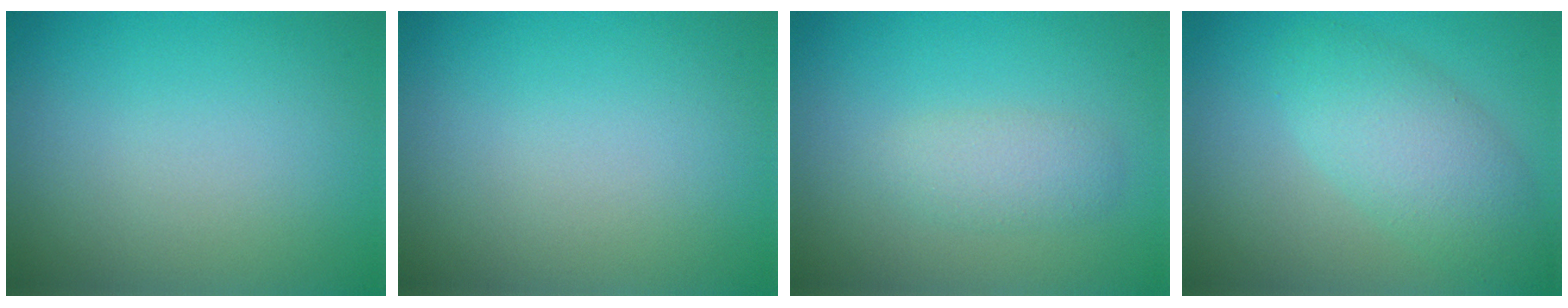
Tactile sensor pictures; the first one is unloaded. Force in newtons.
{"total": 0.0}
{"total": 2.1, "press": 2.1, "slide": 0.0}
{"total": 4.6, "press": 4.6, "slide": 0.2}